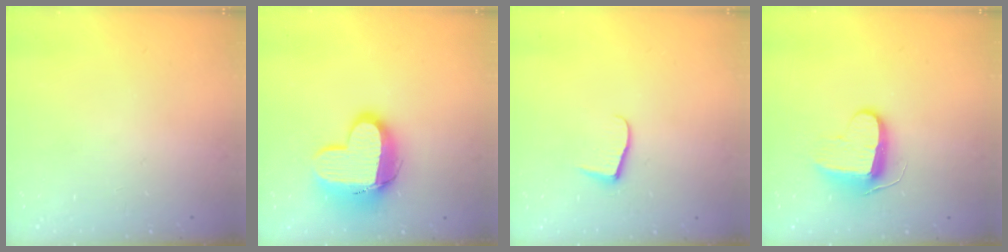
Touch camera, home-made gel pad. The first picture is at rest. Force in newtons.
{"total": 14.3, "press": 14.3, "slide": 1.2}
{"total": 5.5, "press": 5.5, "slide": 0.5}
{"total": 9.7, "press": 9.7, "slide": 0.4}